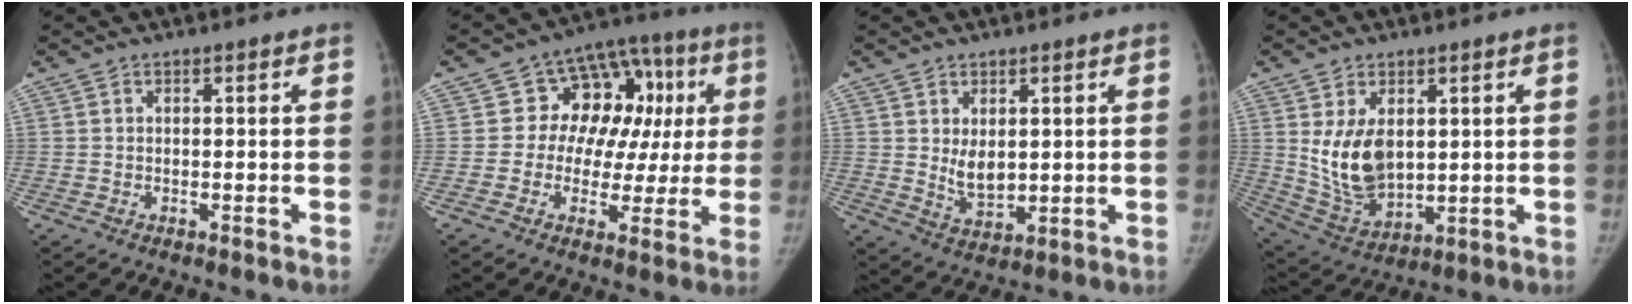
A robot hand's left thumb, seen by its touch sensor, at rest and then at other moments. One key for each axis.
{"total": 15.2, "fx": 2.4, "fy": 11.6, "fz": 9.6, "tx": -0.056, "ty": 0.036, "tz": 0.029}
{"total": 5.6, "fx": 1.2, "fy": 3.7, "fz": 4.0, "tx": -0.050, "ty": -0.019, "tz": 0.035}
{"total": 11.7, "fx": 2.3, "fy": 7.5, "fz": 8.8, "tx": -0.137, "ty": -0.022, "tz": 0.064}